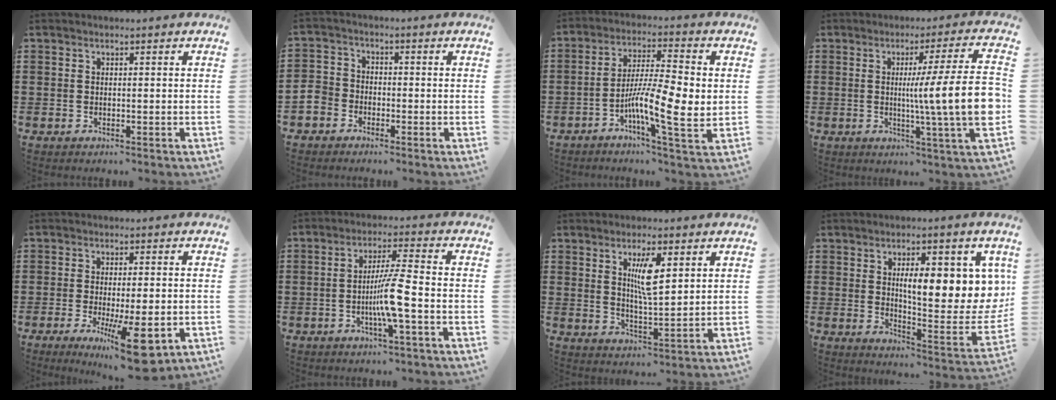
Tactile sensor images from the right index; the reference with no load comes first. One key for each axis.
{"total": 3.8, "fx": -2.2, "fy": 2.9, "fz": 1.0, "tx": -0.051, "ty": -0.001, "tz": -0.053}
{"total": 10.3, "fx": -1.8, "fy": 2.0, "fz": 10.0, "tx": -0.189, "ty": -0.010, "tz": -0.033}
{"total": 13.3, "fx": -0.5, "fy": 0.1, "fz": 13.3, "tx": -0.216, "ty": -0.021, "tz": -0.018}
{"total": 9.8, "fx": -3.6, "fy": 2.3, "fz": 8.8, "tx": -0.159, "ty": -0.009, "tz": -0.056}
{"total": 7.0, "fx": -2.1, "fy": -0.2, "fz": 6.6, "tx": -0.128, "ty": -0.010, "tz": -0.044}
{"total": 6.1, "fx": 2.4, "fy": 1.7, "fz": 5.3, "tx": -0.096, "ty": -0.003, "tz": 0.036}
{"total": 10.3, "fx": 3.5, "fy": 3.6, "fz": 9.1, "tx": -0.125, "ty": -0.022, "tz": 0.048}